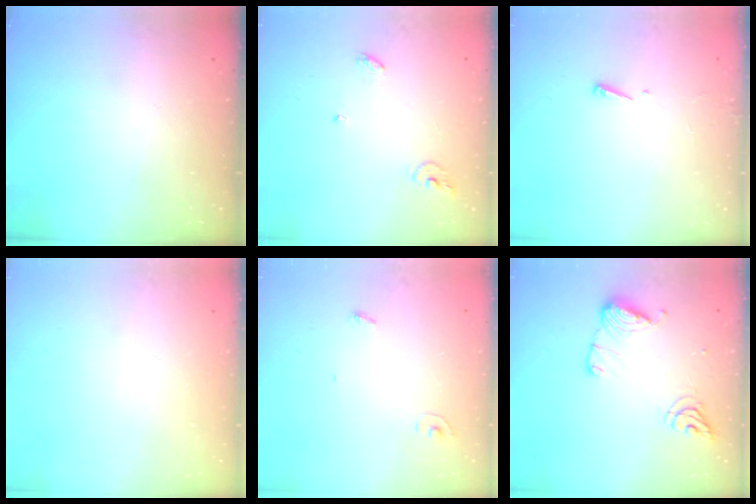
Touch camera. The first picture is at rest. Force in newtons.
{"total": 6.2, "press": 6.2, "slide": 0.2}
{"total": 2.4, "press": 2.4, "slide": 0.2}
{"total": 0.0}
{"total": 2.8, "press": 2.8, "slide": 0.1}
{"total": 11.3, "press": 11.2, "slide": 0.9}